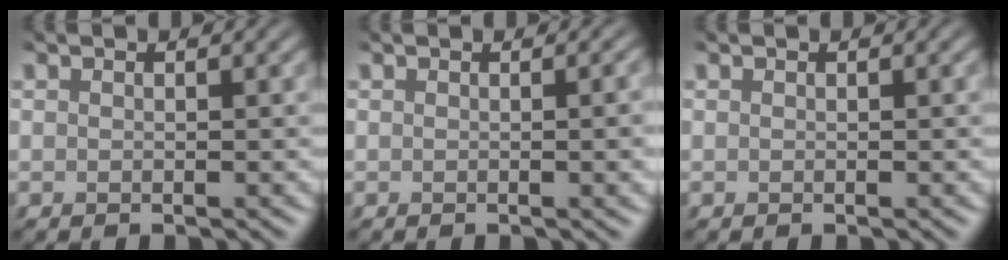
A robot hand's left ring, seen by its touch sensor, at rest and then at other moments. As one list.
[{"total": 5.1, "force": [0.8, 2.4, 4.5], "torque": [-0.020, 0.023, -0.004]}, {"total": 0.0}]